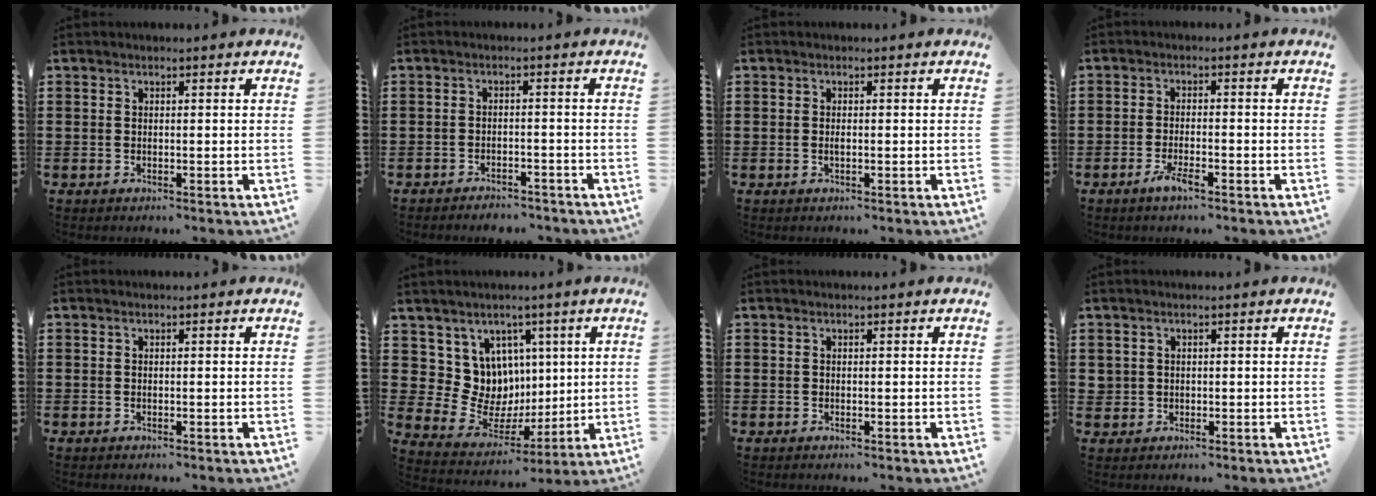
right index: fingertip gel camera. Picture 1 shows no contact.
{"total": 2.2, "force": [-2.2, 0.2, -0.1], "torque": [-0.006, 0.000, -0.048]}
{"total": 0.9, "force": [-0.1, 0.3, 0.8], "torque": [-0.017, -0.002, -0.001]}
{"total": 2.7, "force": [-1.7, 0.6, 2.1], "torque": [-0.047, -0.003, -0.034]}
{"total": 0.0}
{"total": 9.1, "force": [2.6, 8.6, 1.4], "torque": [-0.056, -0.038, 0.059]}
{"total": 0.0}
{"total": 1.4, "force": [0.2, 1.4, 0.1], "torque": [-0.008, 0.008, 0.002]}